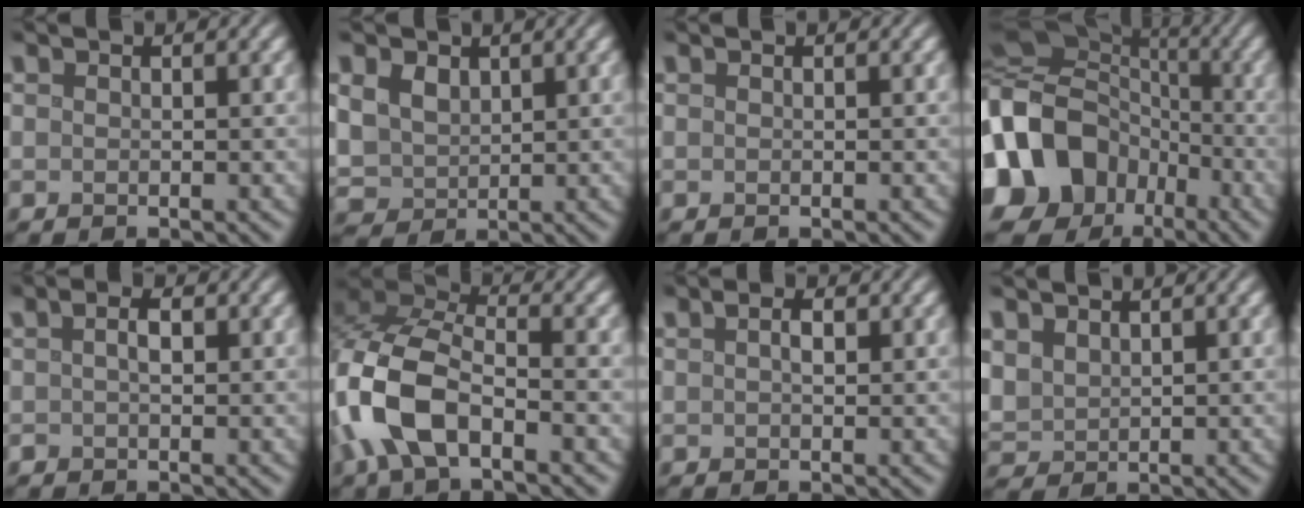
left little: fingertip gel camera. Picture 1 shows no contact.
{"total": 3.8, "force": [1.5, 3.0, 1.9], "torque": [-0.055, -0.003, 0.024]}
{"total": 0.0}
{"total": 17.5, "force": [-6.5, 14.3, 7.7], "torque": [-0.194, -0.027, -0.144]}
{"total": 1.6, "force": [0.4, 0.8, 1.3], "torque": [-0.024, 0.004, 0.004]}
{"total": 9.9, "force": [-3.3, 5.4, 7.7], "torque": [-0.184, 0.003, -0.073]}
{"total": 1.5, "force": [0.6, 0.6, 1.2], "torque": [-0.021, 0.004, 0.011]}
{"total": 2.7, "force": [1.6, 1.8, 1.2], "torque": [-0.038, 0.001, 0.036]}